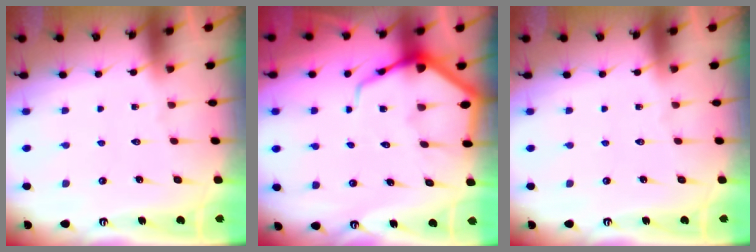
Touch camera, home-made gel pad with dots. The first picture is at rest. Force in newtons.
{"total": 7.5, "press": 7.4, "slide": 0.9}
{"total": 0.0}